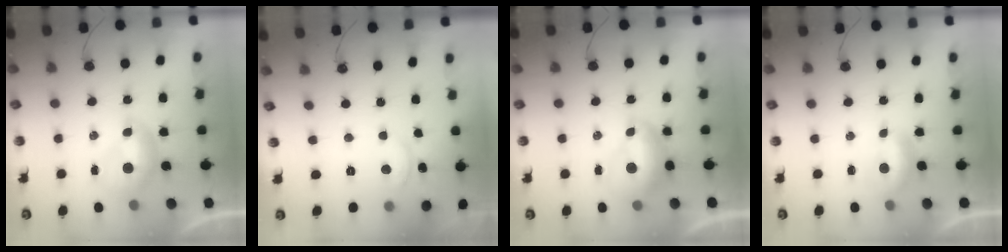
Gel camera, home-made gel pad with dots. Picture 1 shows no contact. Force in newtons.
{"total": 0.7, "press": 0.6, "slide": 0.5}
{"total": 1.2, "press": 1.1, "slide": 0.4}
{"total": 1.2, "press": 1.1, "slide": 0.5}